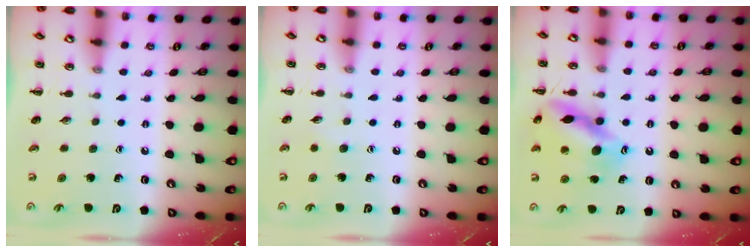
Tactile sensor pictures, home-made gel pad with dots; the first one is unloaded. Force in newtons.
{"total": 3.7, "press": 3.6, "slide": 0.9}
{"total": 14.6, "press": 14.5, "slide": 1.5}